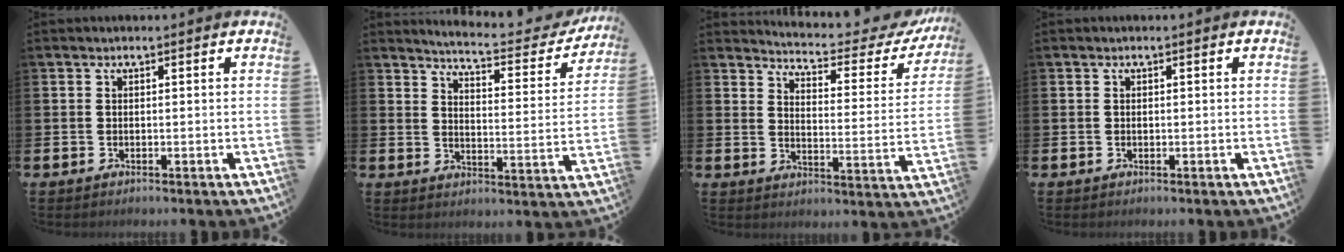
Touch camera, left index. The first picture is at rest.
{"total": 5.3, "force": [5.0, 0.4, 1.4], "torque": [-0.038, -0.043, 0.079]}
{"total": 4.8, "force": [4.5, 0.8, 1.4], "torque": [-0.038, -0.045, 0.067]}
{"total": 0.0}